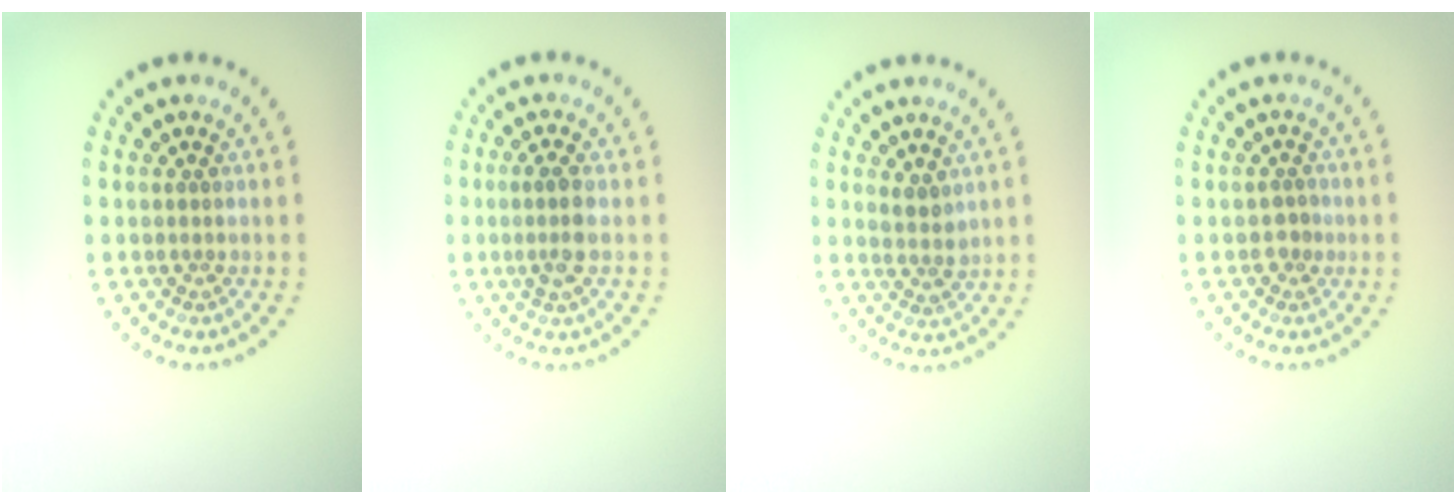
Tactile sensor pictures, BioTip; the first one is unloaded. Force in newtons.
{"total": 2.1, "press": 1.9, "slide": 0.9}
{"total": 1.7, "press": 1.5, "slide": 0.6}
{"total": 1.2, "press": 1.1, "slide": 0.5}